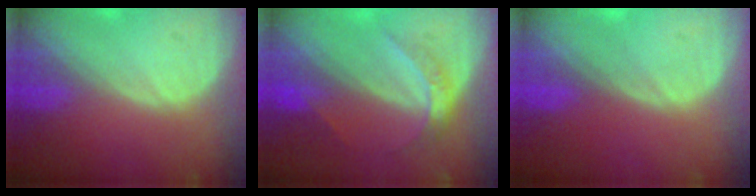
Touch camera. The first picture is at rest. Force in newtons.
{"total": 4.8, "press": 4.3, "slide": 2.2}
{"total": 0.0}